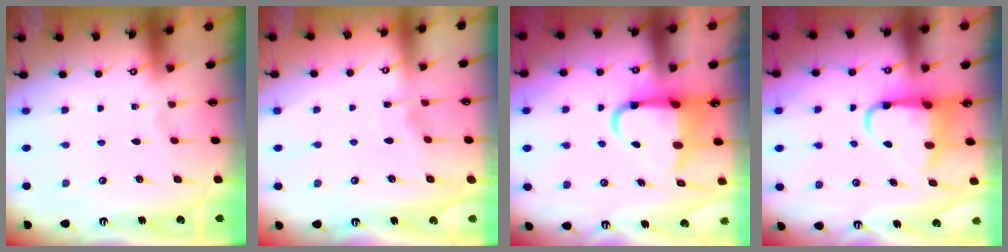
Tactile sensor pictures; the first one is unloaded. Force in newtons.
{"total": 2.0, "press": 2.0, "slide": 0.3}
{"total": 8.0, "press": 7.9, "slide": 1.3}
{"total": 7.4, "press": 7.0, "slide": 2.5}